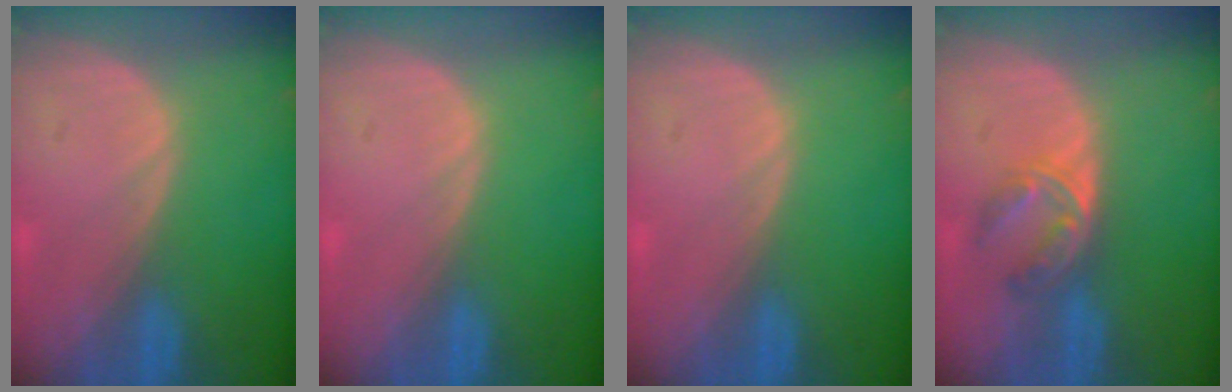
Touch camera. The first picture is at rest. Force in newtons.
{"total": 0.0}
{"total": 0.0}
{"total": 5.8, "press": 4.7, "slide": 3.5}